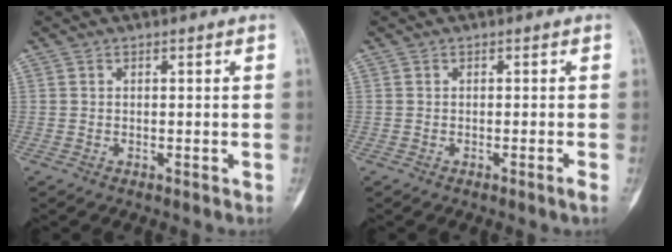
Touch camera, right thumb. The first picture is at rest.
{"total": 1.0, "force": [-0.5, -0.3, 0.8], "torque": [-0.015, -0.002, -0.008]}